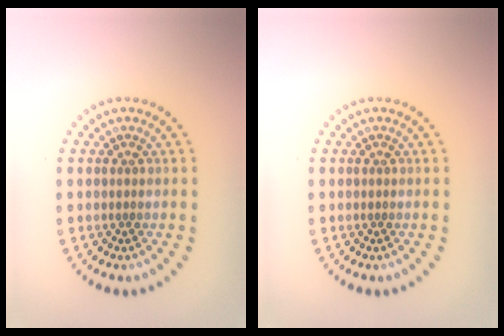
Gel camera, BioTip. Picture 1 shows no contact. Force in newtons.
{"total": 0.0}